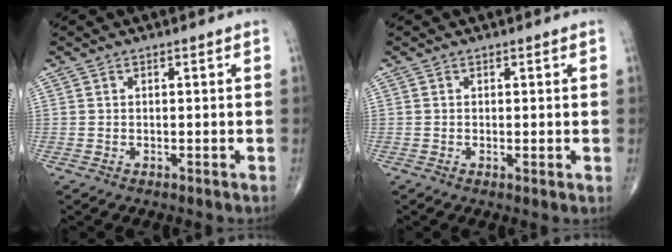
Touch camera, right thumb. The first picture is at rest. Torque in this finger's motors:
{"motor_torque": [-0.36, 0.10, 0.19, -0.02, -0.01]}